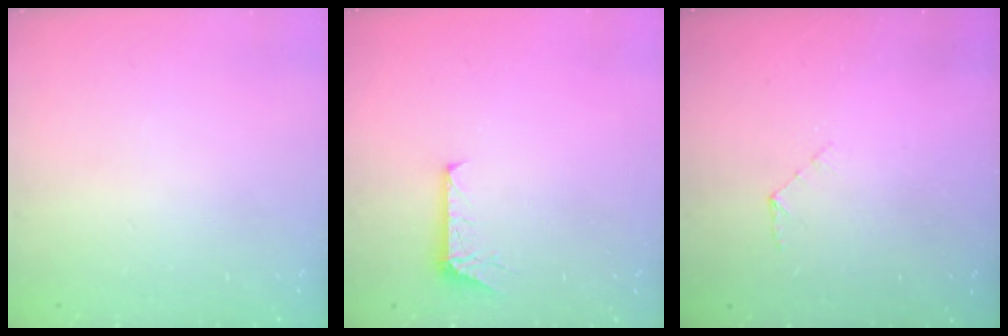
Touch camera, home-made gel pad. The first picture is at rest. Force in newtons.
{"total": 5.9, "press": 5.9, "slide": 0.6}
{"total": 4.4, "press": 4.4, "slide": 0.4}